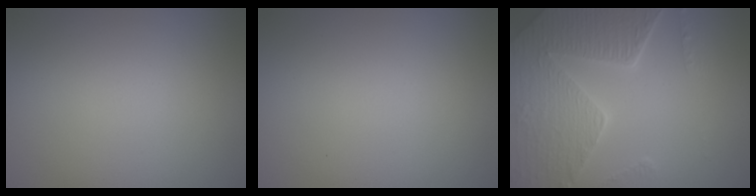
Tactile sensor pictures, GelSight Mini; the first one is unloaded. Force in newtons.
{"total": 0.0}
{"total": 8.1, "press": 5.9, "slide": 5.6}